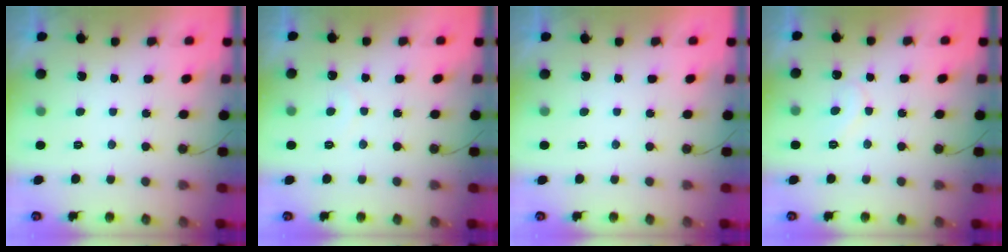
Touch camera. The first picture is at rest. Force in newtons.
{"total": 3.7, "press": 3.7, "slide": 0.1}
{"total": 1.8, "press": 1.8, "slide": 0.1}
{"total": 5.2, "press": 5.2, "slide": 0.5}